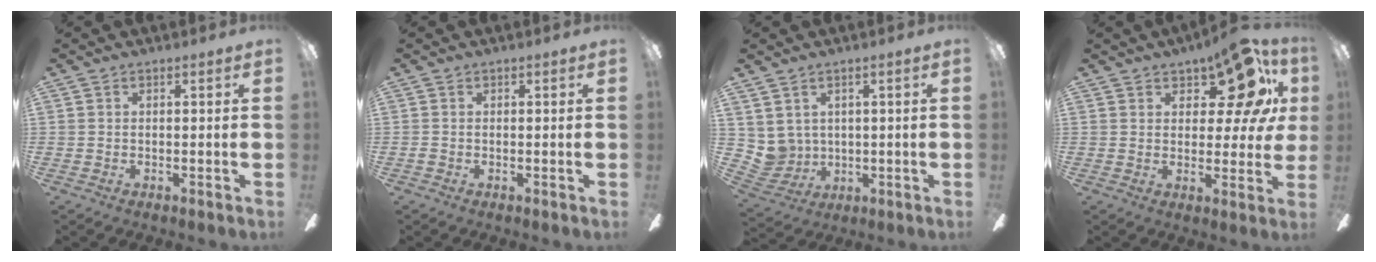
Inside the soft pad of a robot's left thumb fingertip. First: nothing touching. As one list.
[{"total": 0.5, "force": [-0.4, 0.3, 0.2], "torque": [-0.003, 0.001, -0.008]}, {"total": 5.3, "force": [2.8, 4.4, 0.2], "torque": [-0.044, -0.024, 0.058]}, {"total": 15.7, "force": [8.7, 7.6, 10.6], "torque": [-0.145, -0.045, 0.150]}]